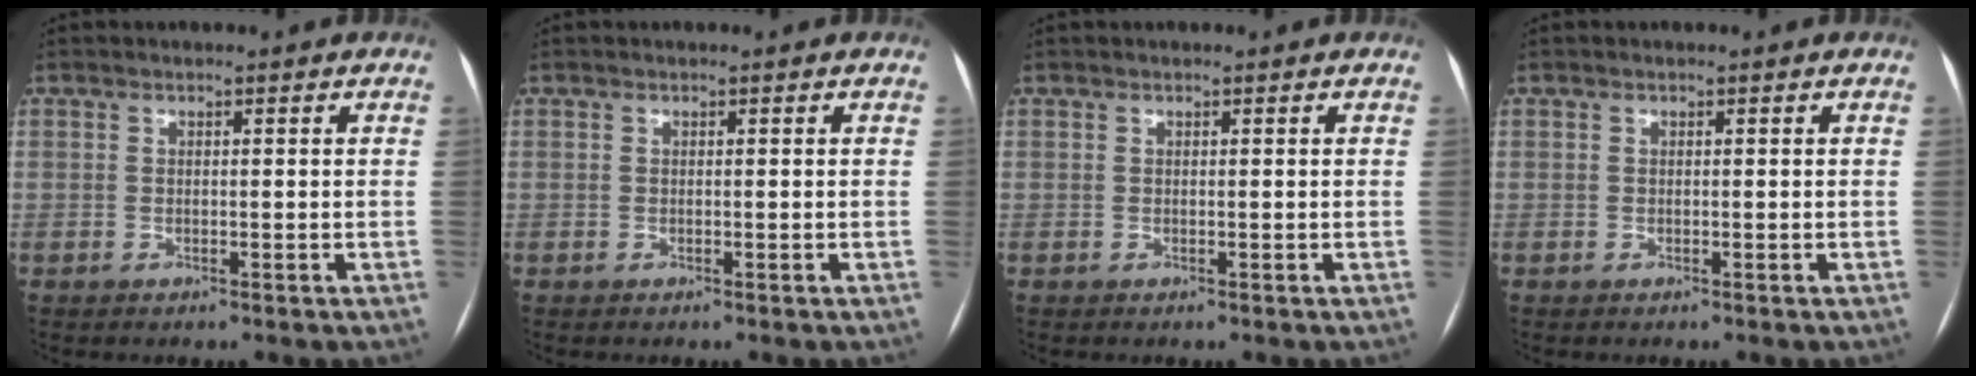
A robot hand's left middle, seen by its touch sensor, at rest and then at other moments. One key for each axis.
{"total": 0.0}
{"total": 0.0}
{"total": 0.0}